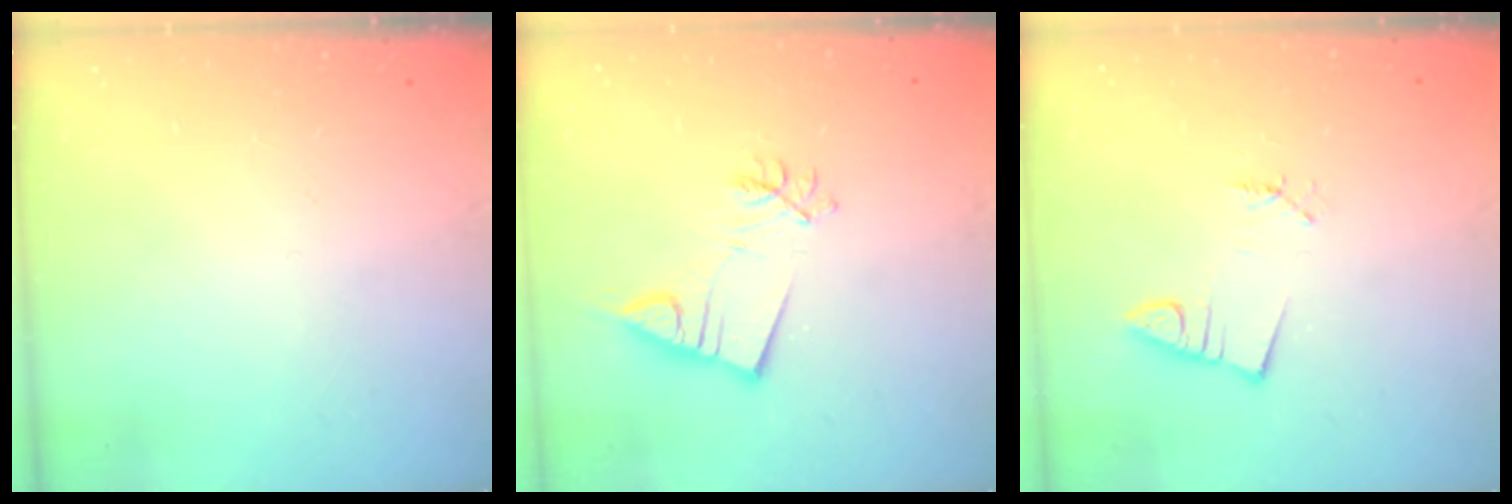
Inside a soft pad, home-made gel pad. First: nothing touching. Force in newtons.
{"total": 7.0, "press": 6.9, "slide": 1.0}
{"total": 1.0, "press": 1.0, "slide": 0.0}